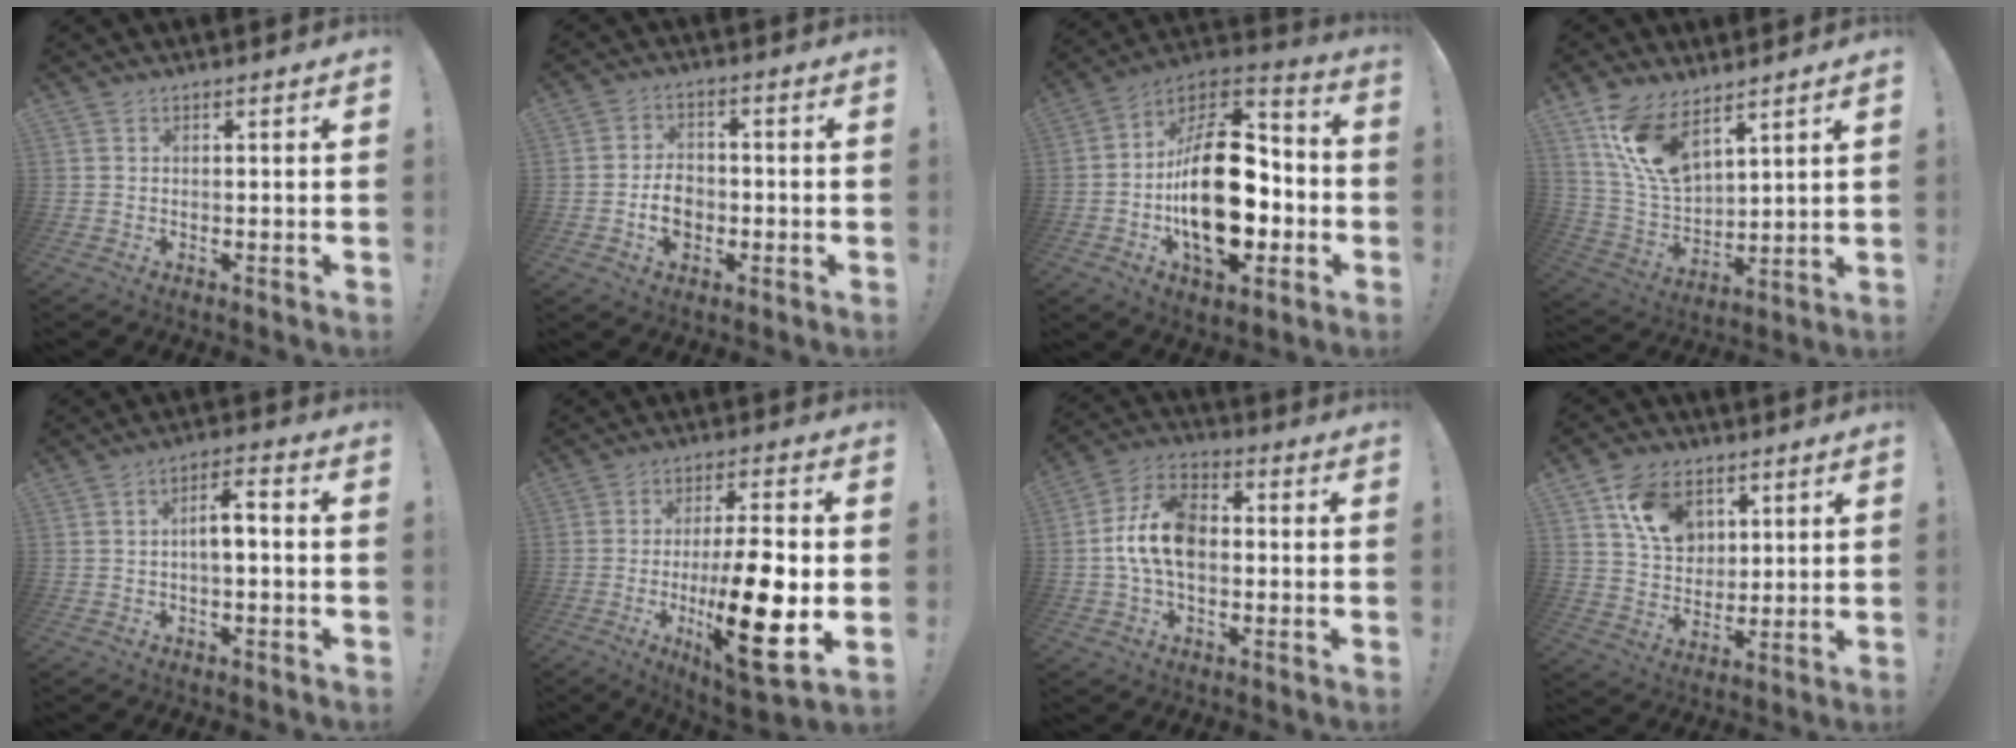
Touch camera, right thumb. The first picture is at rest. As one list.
[{"total": 6.5, "force": [-1.9, 5.3, 3.3], "torque": [-0.052, 0.011, -0.034]}, {"total": 27.4, "force": [-3.6, 15.8, 22.1], "torque": [-0.387, 0.026, -0.046]}, {"total": 14.6, "force": [9.6, 7.1, 8.4], "torque": [-0.179, -0.049, 0.184]}, {"total": 5.5, "force": [-1.0, 1.7, 5.1], "torque": [-0.085, 0.009, -0.020]}, {"total": 20.1, "force": [-3.9, 5.8, 18.9], "torque": [-0.312, 0.003, -0.055]}, {"total": 12.9, "force": [-0.8, 8.1, 10.0], "torque": [-0.186, 0.010, -0.014]}, {"total": 12.8, "force": [6.0, 9.5, 6.1], "torque": [-0.095, -0.017, 0.118]}]